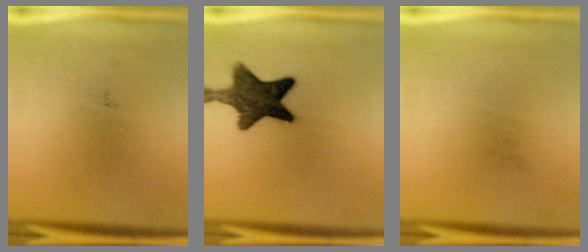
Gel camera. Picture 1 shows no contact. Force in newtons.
{"total": 12.3}
{"total": 0.0}